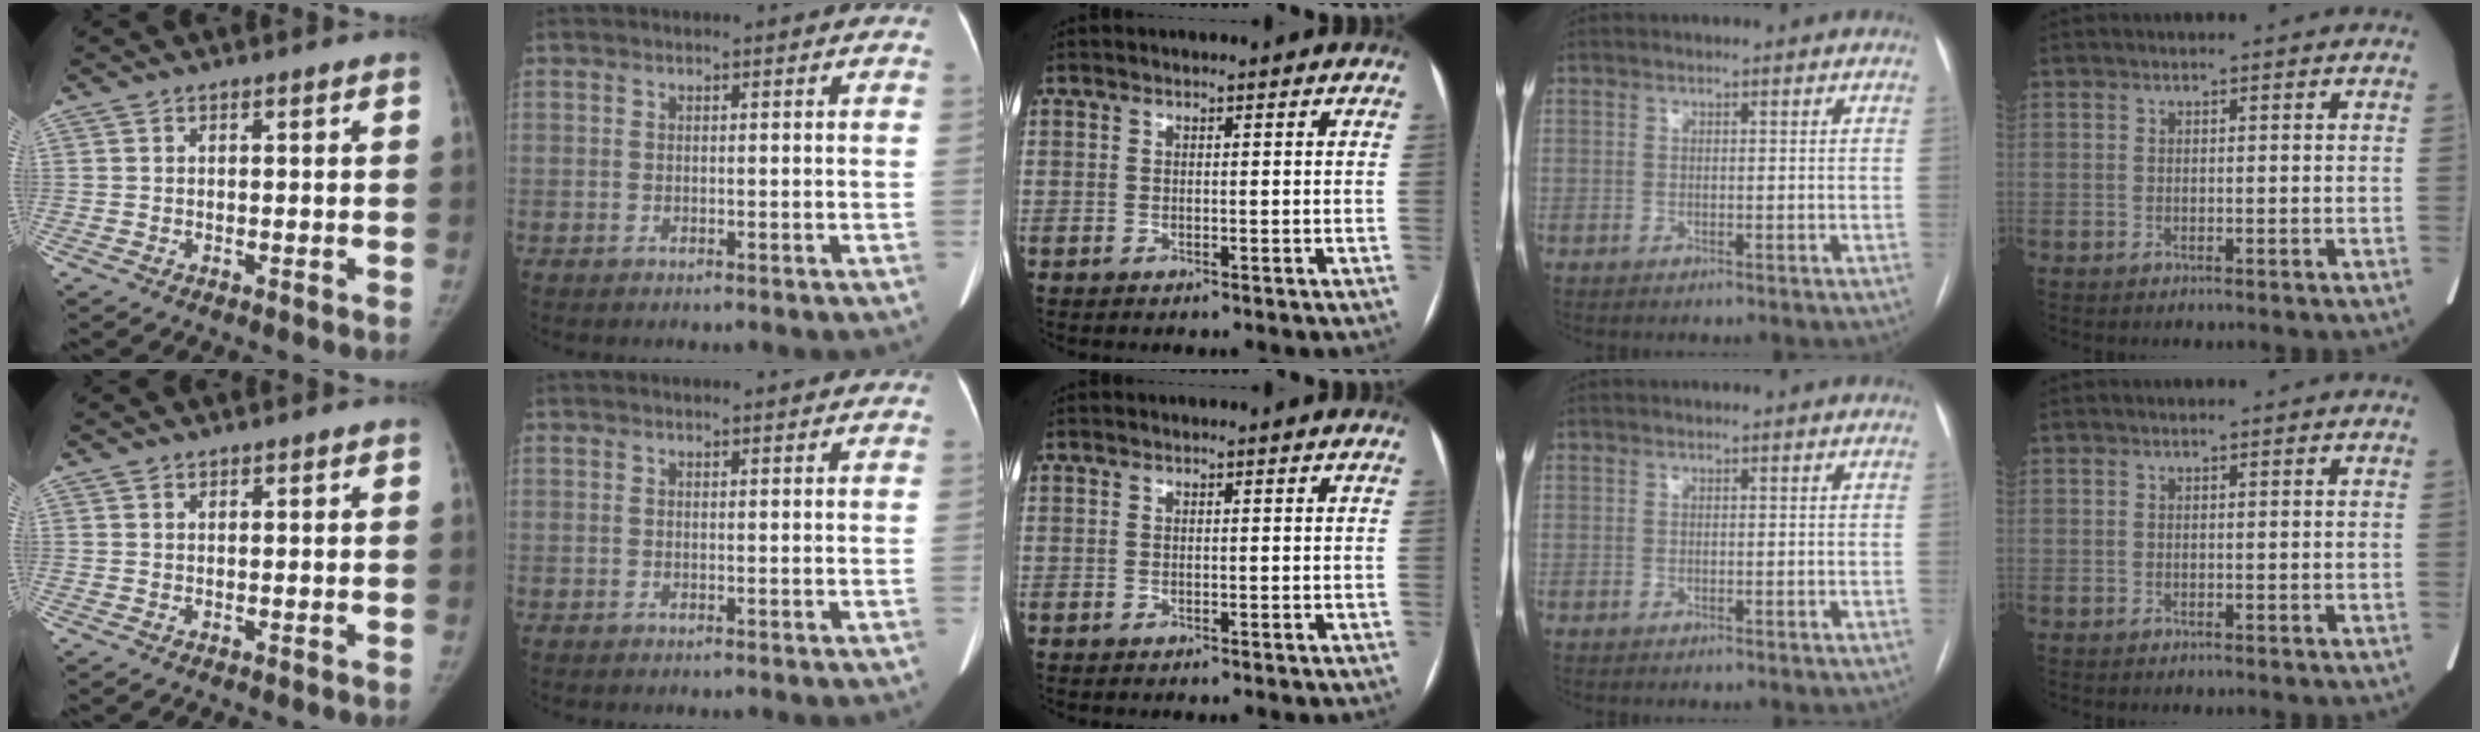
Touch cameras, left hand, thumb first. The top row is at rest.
{"index": {"total": 1.8, "force": [1.7, 0.3, 0.5], "torque": [-0.011, 0.011, 0.018]}}